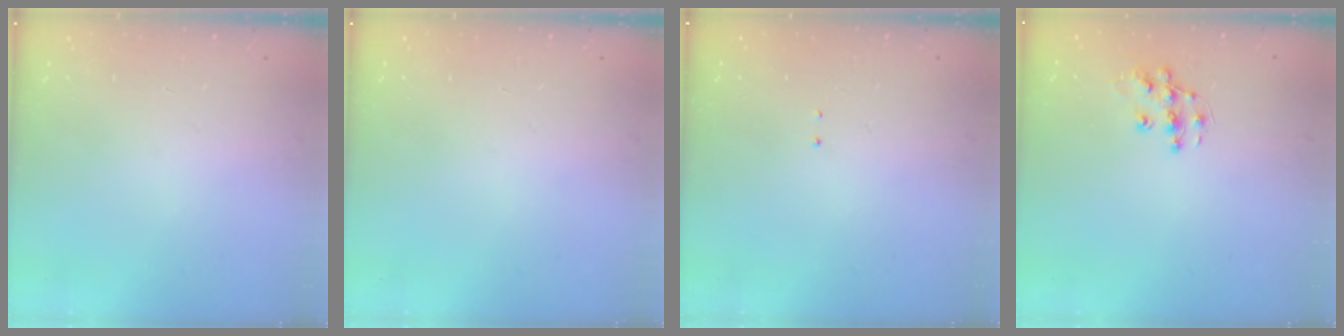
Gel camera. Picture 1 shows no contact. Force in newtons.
{"total": 0.0}
{"total": 1.3, "press": 1.2, "slide": 0.6}
{"total": 9.8, "press": 9.8, "slide": 0.6}